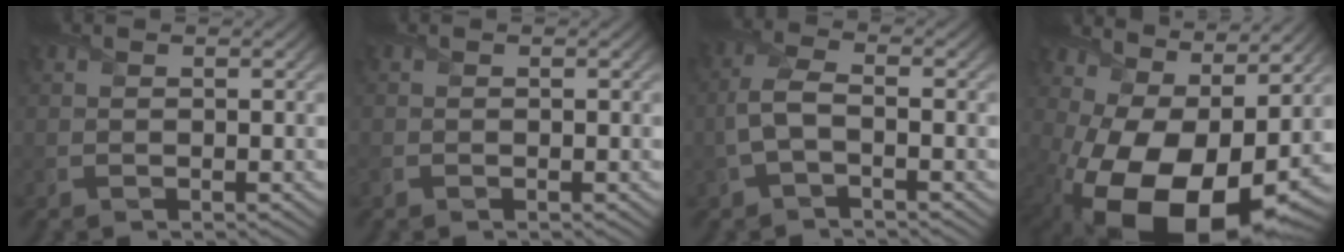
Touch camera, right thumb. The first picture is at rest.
{"total": 0.6, "force": [-0.4, 0.4, 0.1], "torque": [-0.005, -0.006, -0.008]}
{"total": 4.1, "force": [-1.0, 1.9, 3.5], "torque": [-0.089, 0.006, -0.026]}
{"total": 18.0, "force": [-1.7, 9.8, 15.0], "torque": [-0.262, -0.033, 0.002]}